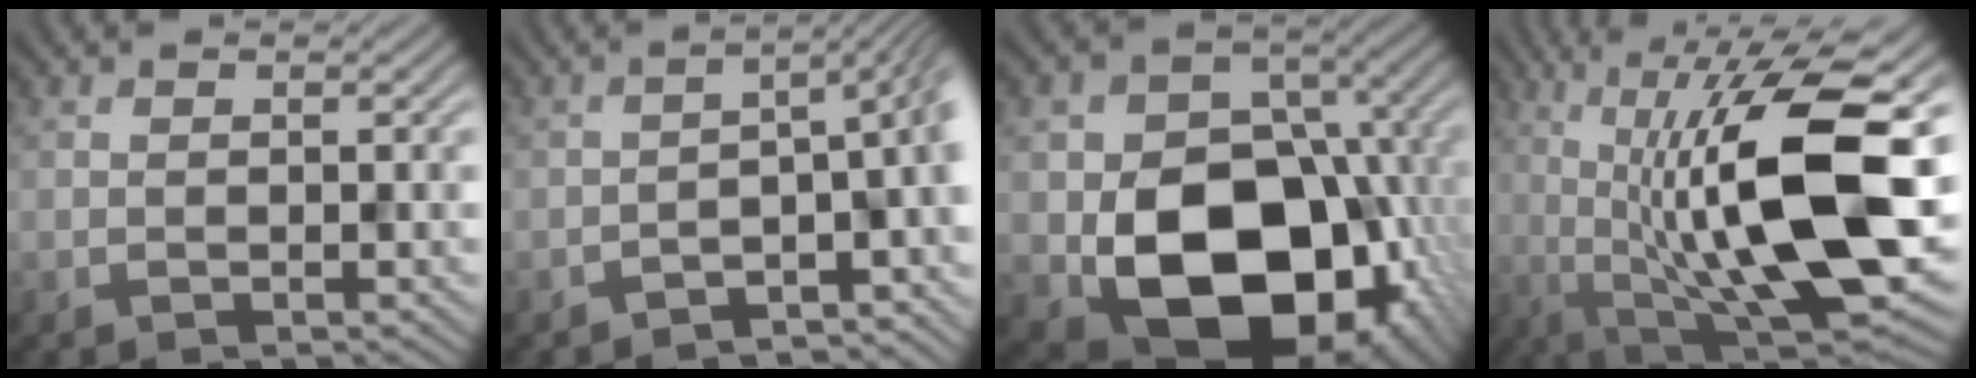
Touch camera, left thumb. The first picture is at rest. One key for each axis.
{"total": 6.4, "fx": -4.1, "fy": 1.6, "fz": 4.6, "tx": -0.050, "ty": 0.002, "tz": -0.065}
{"total": 17.3, "fx": -4.6, "fy": 12.7, "fz": 10.8, "tx": -0.161, "ty": -0.055, "tz": -0.061}
{"total": 17.9, "fx": 0.6, "fy": 5.5, "fz": 17.0, "tx": -0.289, "ty": 0.020, "tz": 0.008}